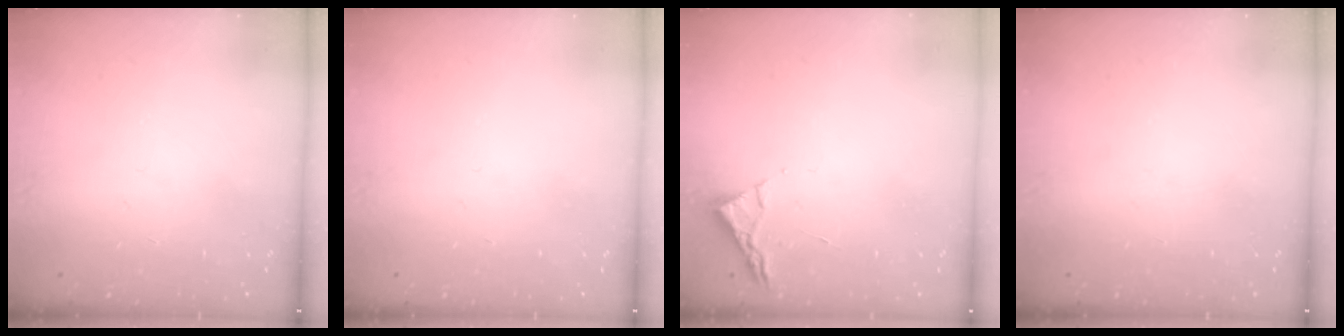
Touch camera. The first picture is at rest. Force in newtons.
{"total": 0.0}
{"total": 3.0, "press": 2.9, "slide": 0.4}
{"total": 0.0}